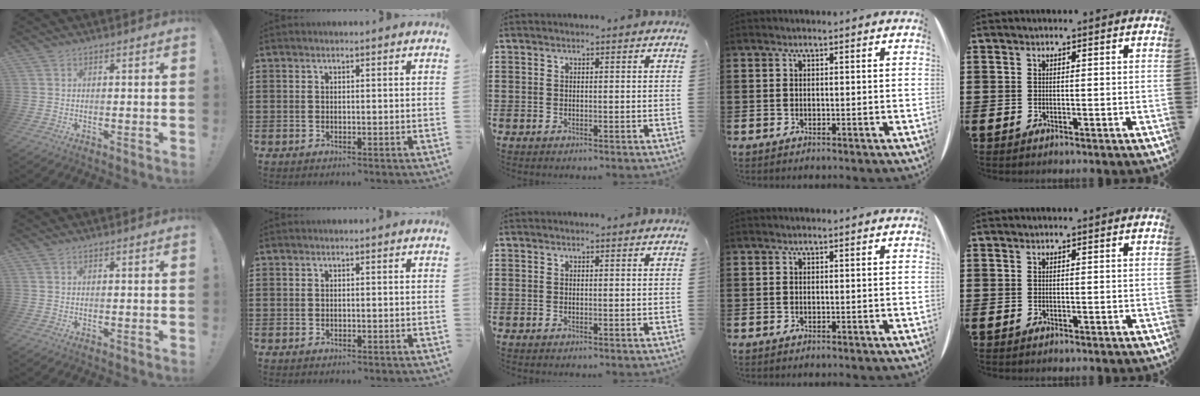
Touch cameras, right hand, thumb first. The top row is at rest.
{}